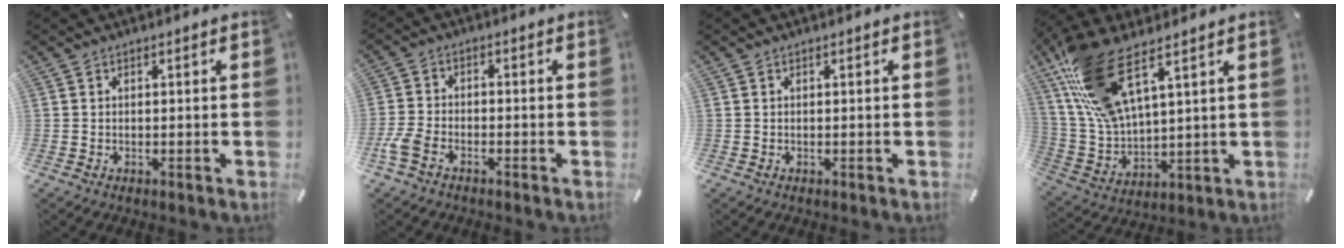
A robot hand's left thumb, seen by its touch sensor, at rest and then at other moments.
{"total": 4.5, "force": [-3.0, 2.2, 2.6], "torque": [-0.070, 0.005, -0.061]}
{"total": 0.0}
{"total": 16.8, "force": [10.4, 6.4, 11.6], "torque": [-0.273, -0.047, 0.183]}